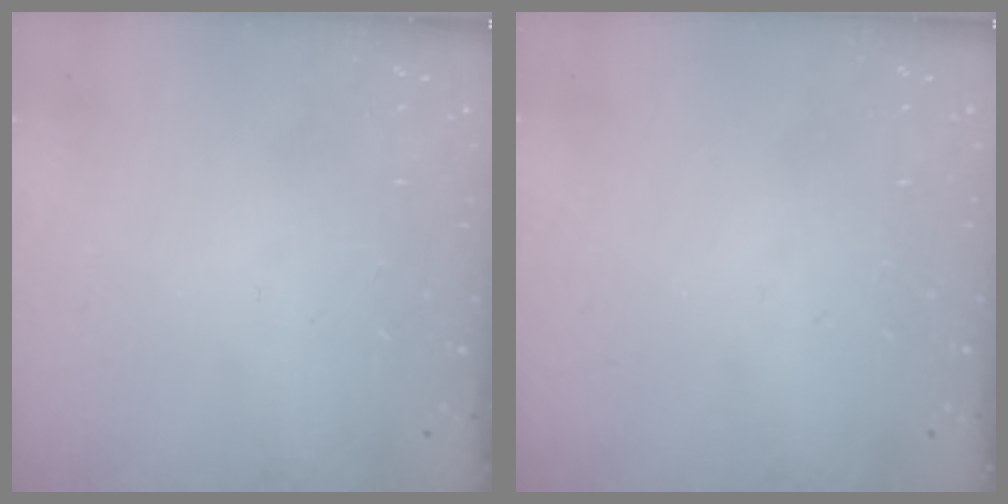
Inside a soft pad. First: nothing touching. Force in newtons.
{"total": 0.0}